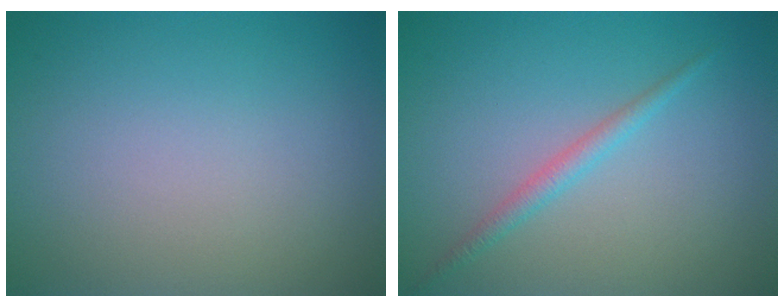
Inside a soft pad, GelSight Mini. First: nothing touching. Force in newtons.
{"total": 1.6, "press": 1.6, "slide": 0.1}